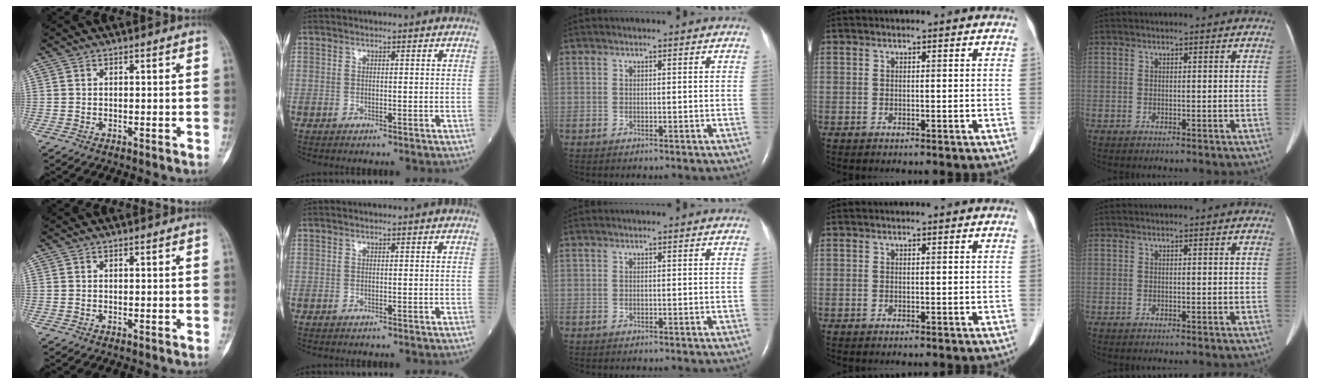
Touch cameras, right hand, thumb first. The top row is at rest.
{}